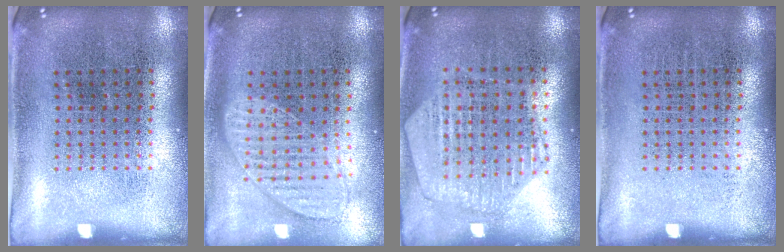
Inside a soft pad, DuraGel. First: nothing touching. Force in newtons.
{"total": 1.0, "press": 1.0, "slide": 0.2}
{"total": 1.2, "press": 1.2, "slide": 0.2}
{"total": 0.0}